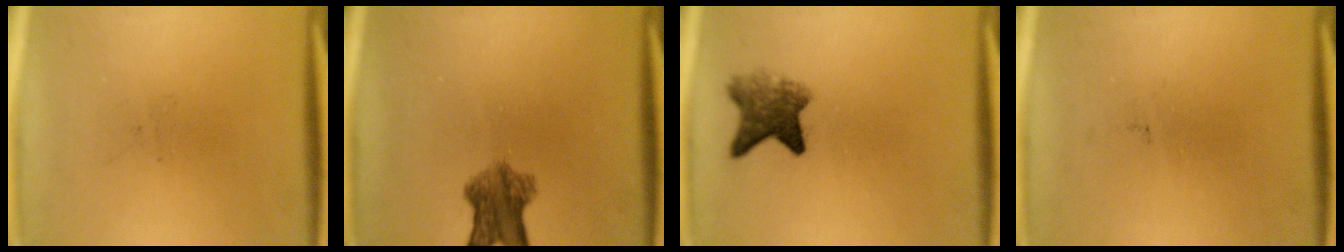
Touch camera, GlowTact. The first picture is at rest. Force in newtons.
{"total": 6.1}
{"total": 5.7}
{"total": 0.0}